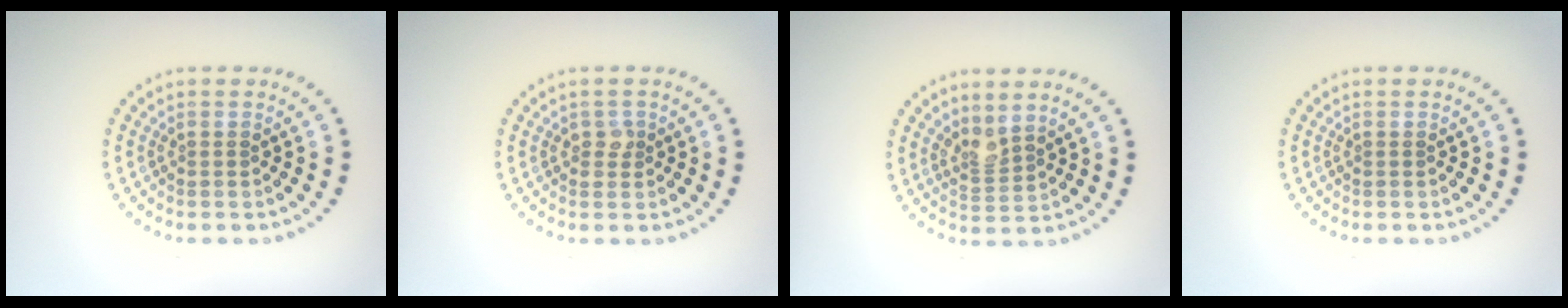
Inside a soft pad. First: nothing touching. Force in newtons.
{"total": 1.2, "press": 1.1, "slide": 0.4}
{"total": 2.0, "press": 1.5, "slide": 1.3}
{"total": 0.0}